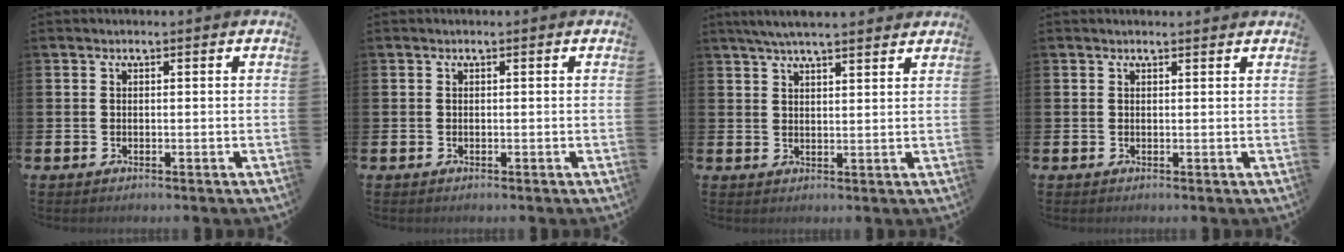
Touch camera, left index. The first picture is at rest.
{"total": 0.0}
{"total": 4.7, "force": [4.3, 0.5, 1.8], "torque": [-0.044, -0.009, 0.078]}
{"total": 0.6, "force": [0.6, 0.0, 0.2], "torque": [0.006, -0.003, 0.009]}